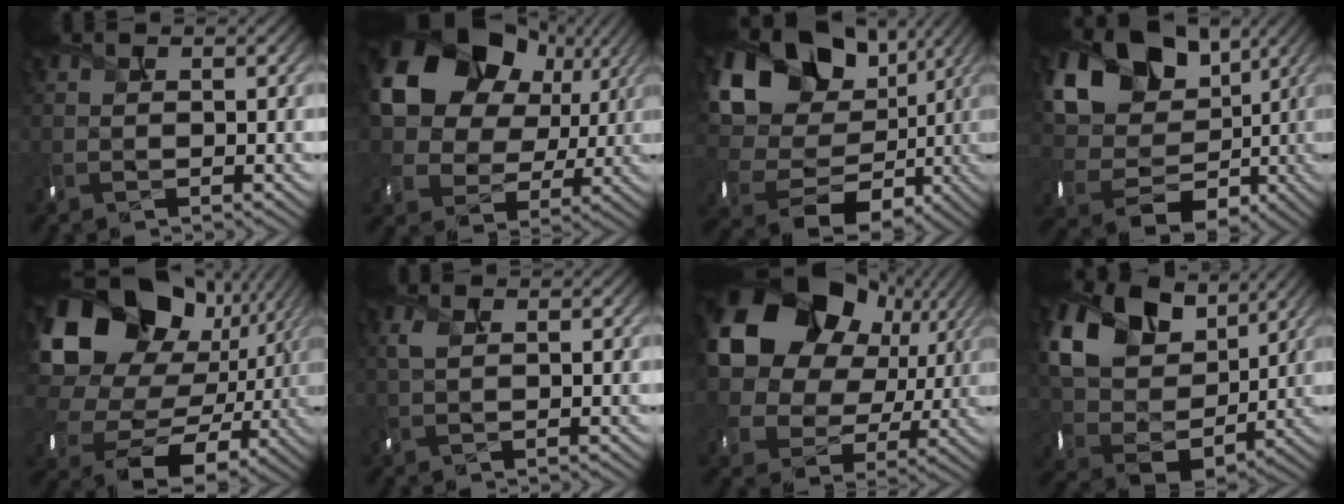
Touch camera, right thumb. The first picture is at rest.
{"total": 16.2, "force": [5.8, 12.6, 8.3], "torque": [-0.178, 0.025, 0.099]}
{"total": 17.4, "force": [2.8, 13.8, 10.3], "torque": [-0.210, -0.003, 0.065]}
{"total": 16.6, "force": [4.0, 13.4, 8.9], "torque": [-0.221, 0.012, 0.090]}
{"total": 19.4, "force": [2.9, 15.4, 11.4], "torque": [-0.256, -0.027, 0.078]}
{"total": 1.4, "force": [0.6, 0.7, 1.1], "torque": [-0.035, 0.003, 0.014]}
{"total": 18.7, "force": [6.2, 14.7, 9.6], "torque": [-0.214, 0.016, 0.120]}
{"total": 15.1, "force": [6.8, 11.0, 7.7], "torque": [-0.217, 0.027, 0.141]}